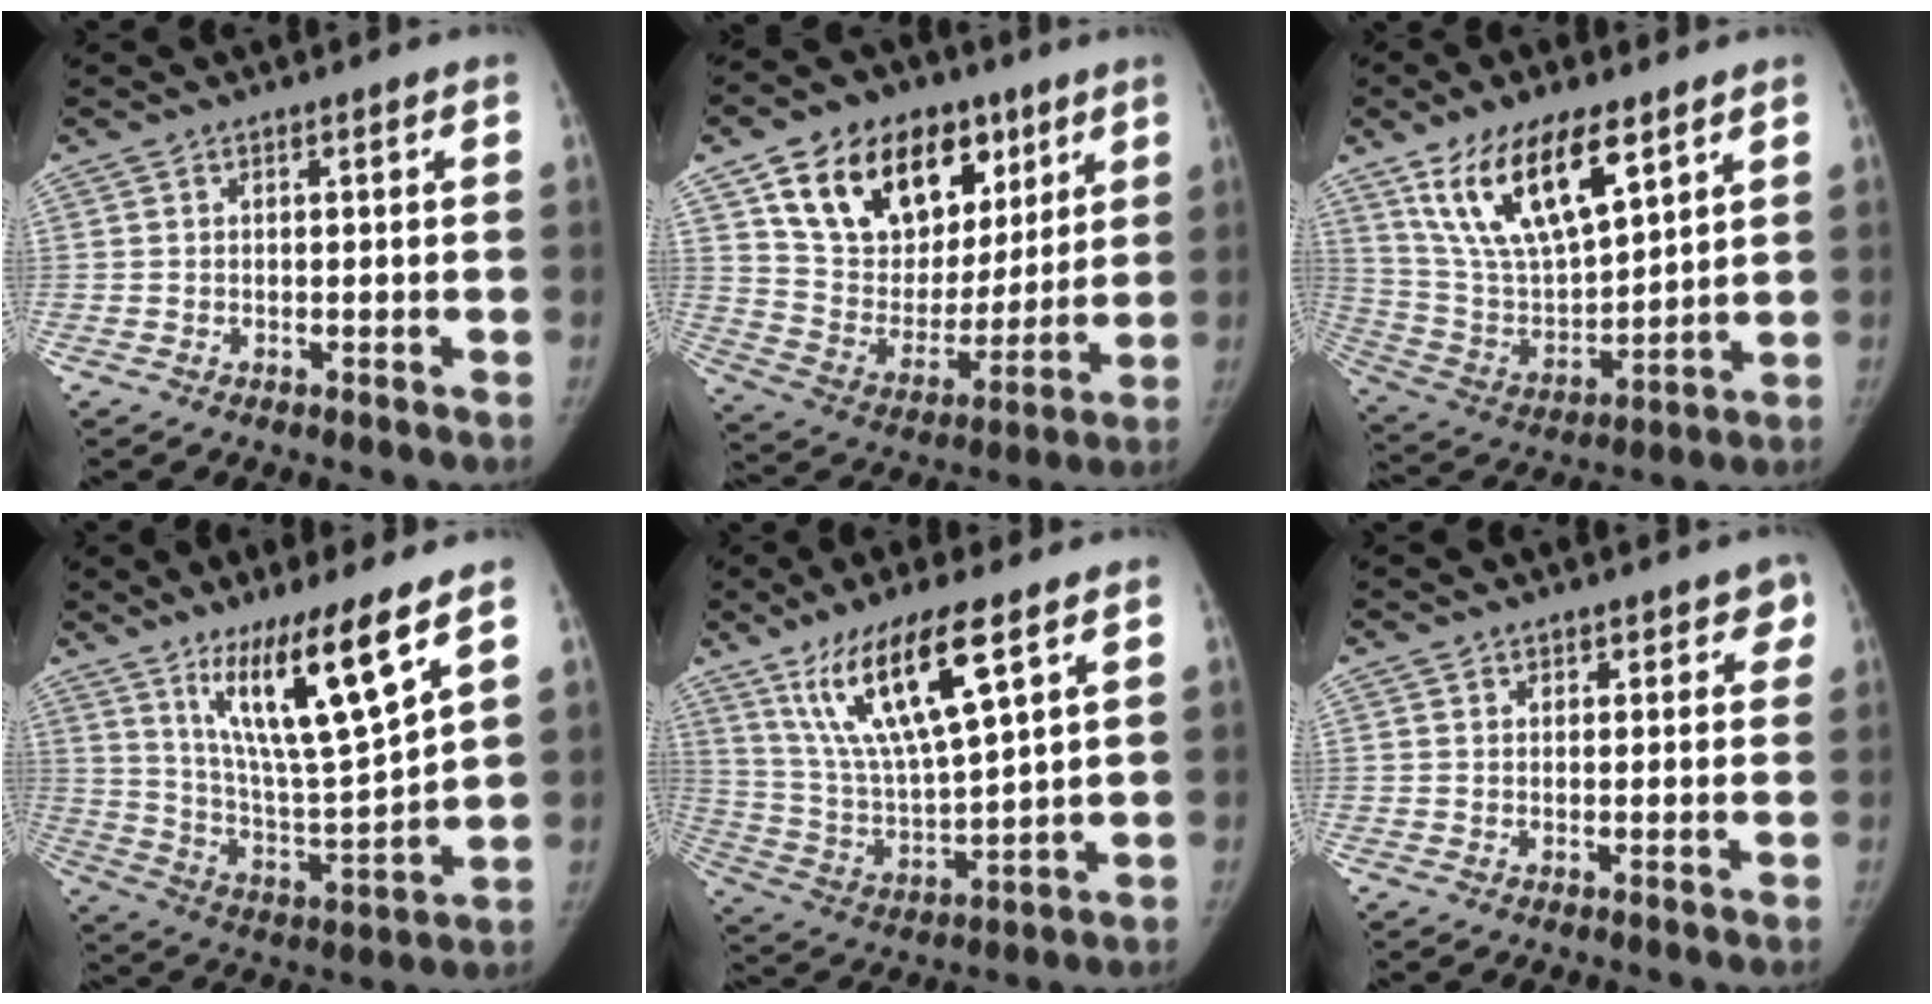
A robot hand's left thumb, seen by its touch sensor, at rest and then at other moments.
{"total": 24.3, "force": [12.0, 16.0, 13.8], "torque": [-0.184, -0.016, 0.213]}
{"total": 19.1, "force": [11.0, 7.8, 13.6], "torque": [-0.221, -0.044, 0.216]}
{"total": 17.1, "force": [10.2, 1.7, 13.6], "torque": [-0.230, -0.068, 0.191]}
{"total": 17.1, "force": [9.2, 3.7, 13.9], "torque": [-0.265, -0.038, 0.187]}
{"total": 3.2, "force": [2.1, 2.2, 0.9], "torque": [0.034, -0.007, 0.022]}